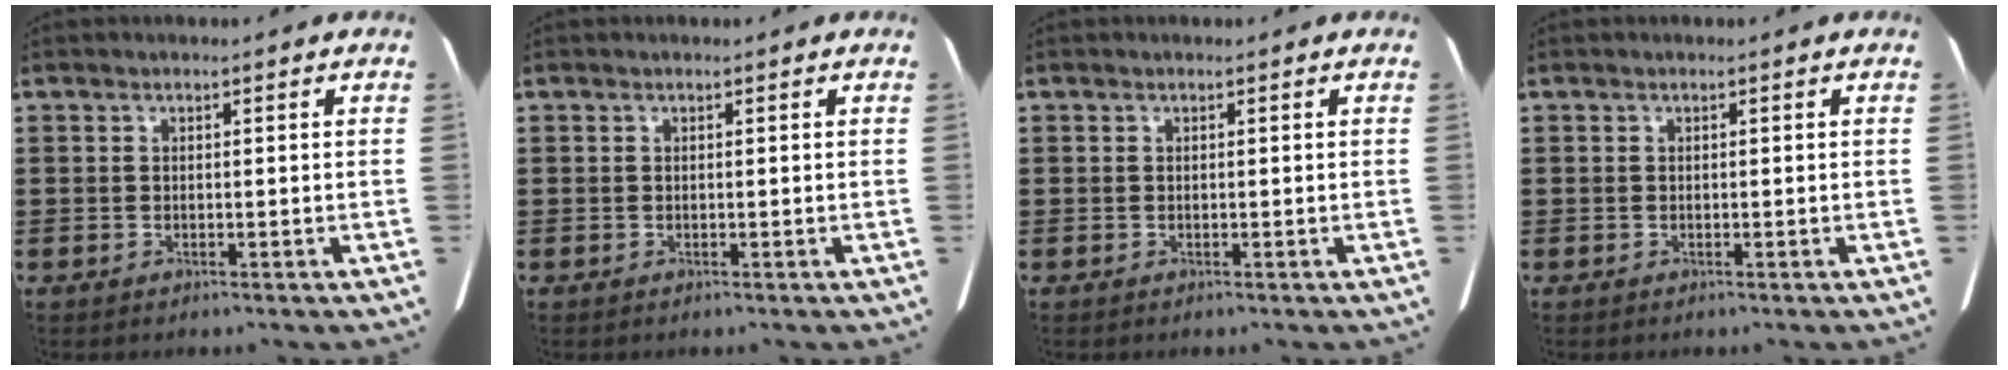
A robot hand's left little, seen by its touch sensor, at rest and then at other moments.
{"total": 0.0}
{"total": 0.0}
{"total": 0.0}